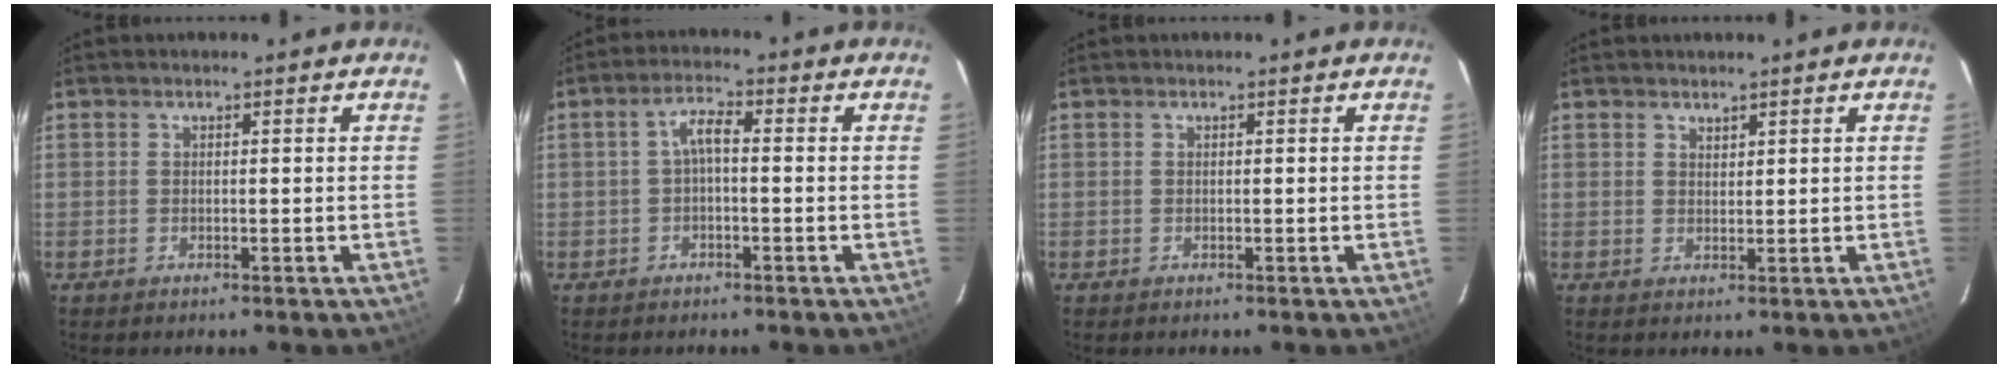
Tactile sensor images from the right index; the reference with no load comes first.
{"total": 3.2, "force": [-0.5, 1.1, 3.0], "torque": [-0.060, 0.012, -0.009]}
{"total": 0.0}
{"total": 1.2, "force": [1.1, 0.5, 0.2], "torque": [-0.003, 0.001, 0.021]}